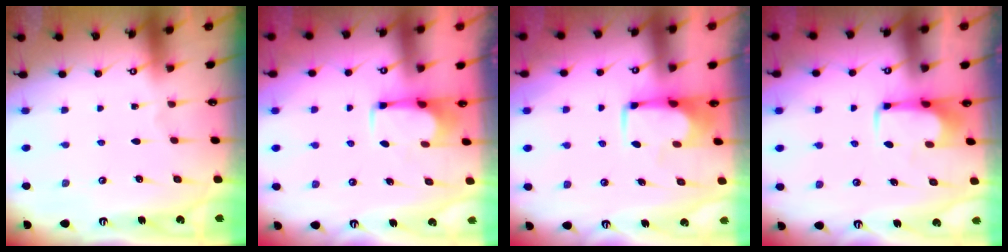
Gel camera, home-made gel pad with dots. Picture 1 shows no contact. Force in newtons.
{"total": 2.9, "press": 2.9, "slide": 0.5}
{"total": 1.0, "press": 1.0, "slide": 0.1}
{"total": 2.0, "press": 1.9, "slide": 0.4}